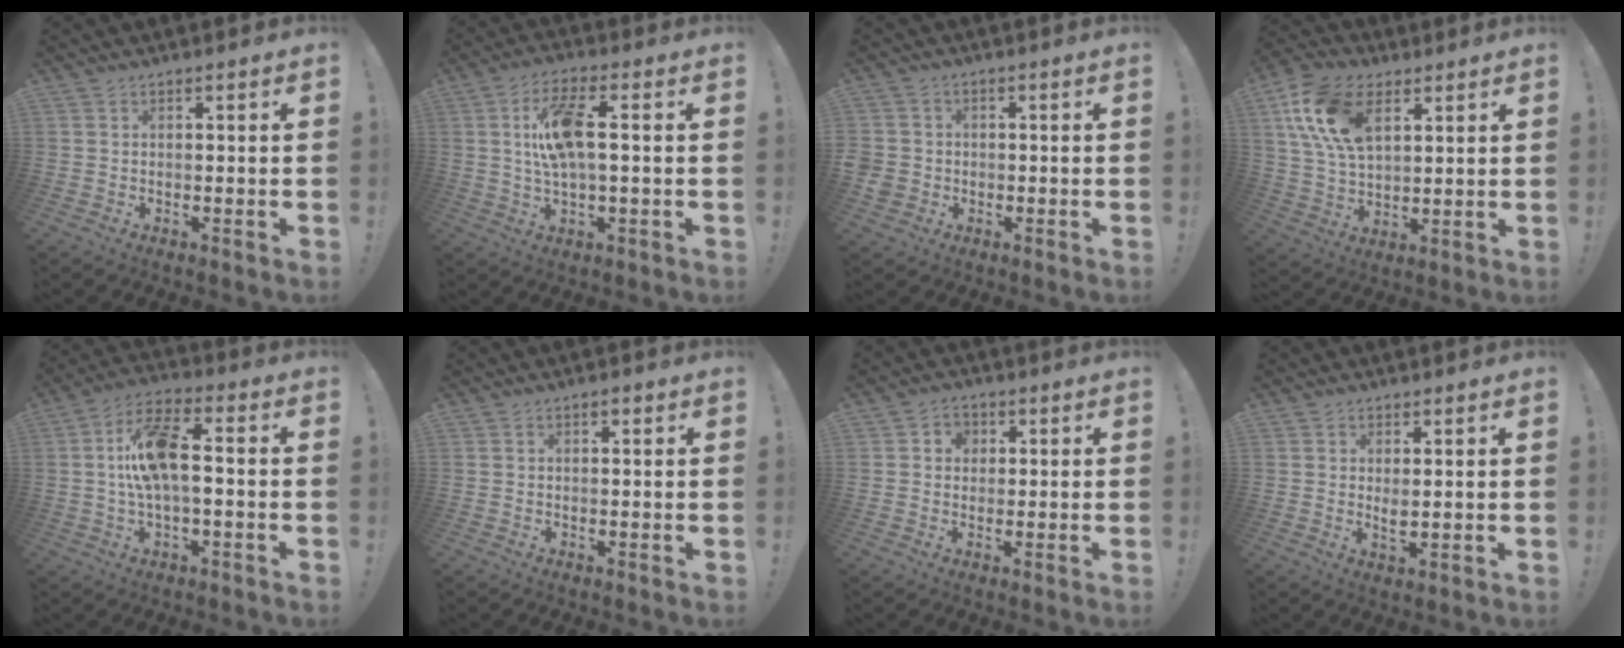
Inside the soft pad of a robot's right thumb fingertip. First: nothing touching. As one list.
[{"total": 12.2, "force": [1.6, 4.6, 11.2], "torque": [-0.205, 0.001, 0.025]}, {"total": 4.6, "force": [-0.9, 4.2, 1.6], "torque": [-0.037, 0.007, -0.017]}, {"total": 17.9, "force": [7.6, 11.0, 11.9], "torque": [-0.231, -0.016, 0.141]}, {"total": 13.7, "force": [0.4, 5.8, 12.4], "torque": [-0.216, 0.010, 0.008]}, {"total": 1.0, "force": [0.5, 0.5, 0.7], "torque": [-0.013, 0.003, 0.008]}, {"total": 3.6, "force": [0.6, 3.3, 1.2], "torque": [-0.017, 0.002, 0.010]}, {"total": 2.8, "force": [1.2, 1.2, 2.3], "torque": [-0.023, -0.015, 0.018]}]